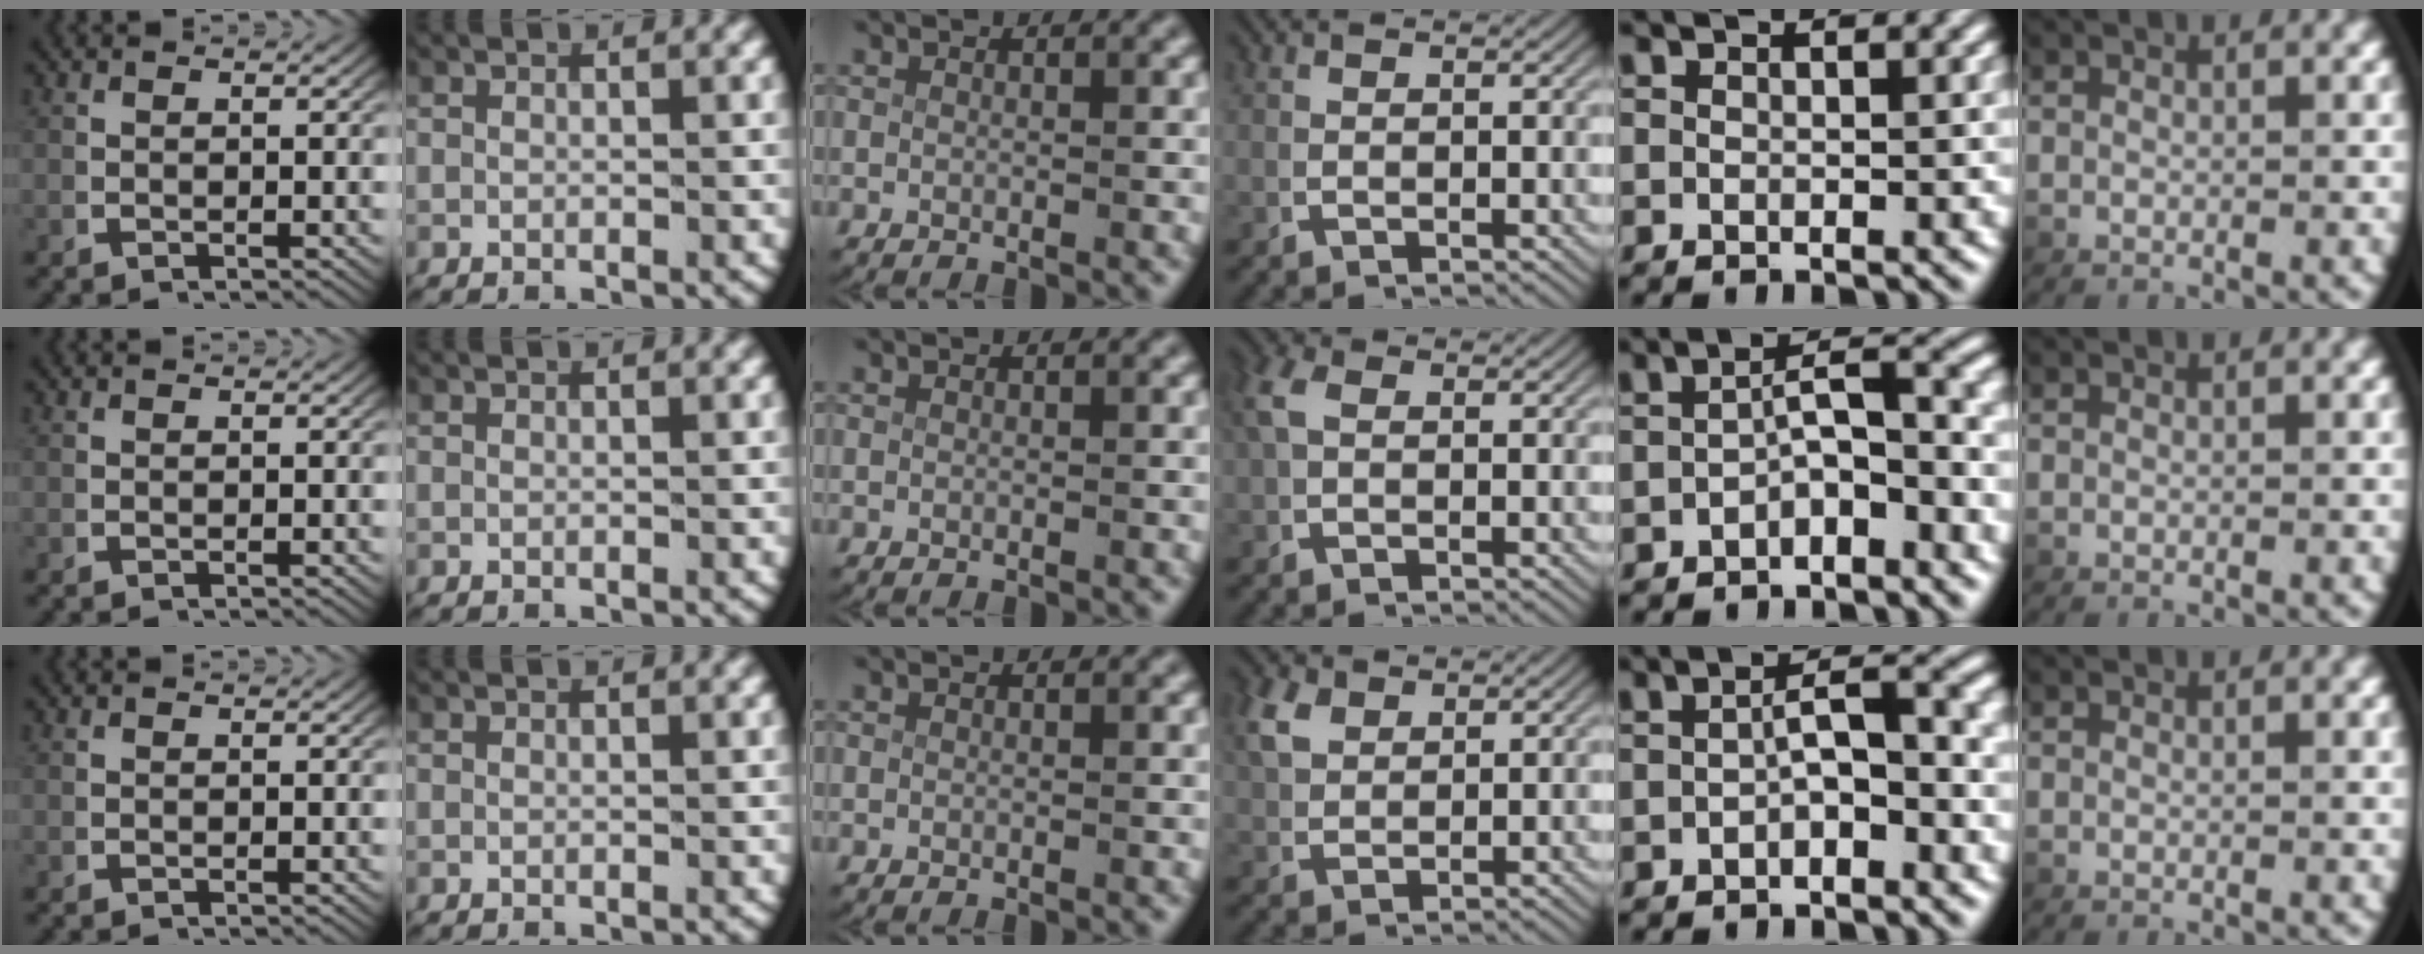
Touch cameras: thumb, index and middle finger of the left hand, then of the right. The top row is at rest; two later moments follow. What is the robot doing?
{"motion": "lift_and_place", "object": "card"}